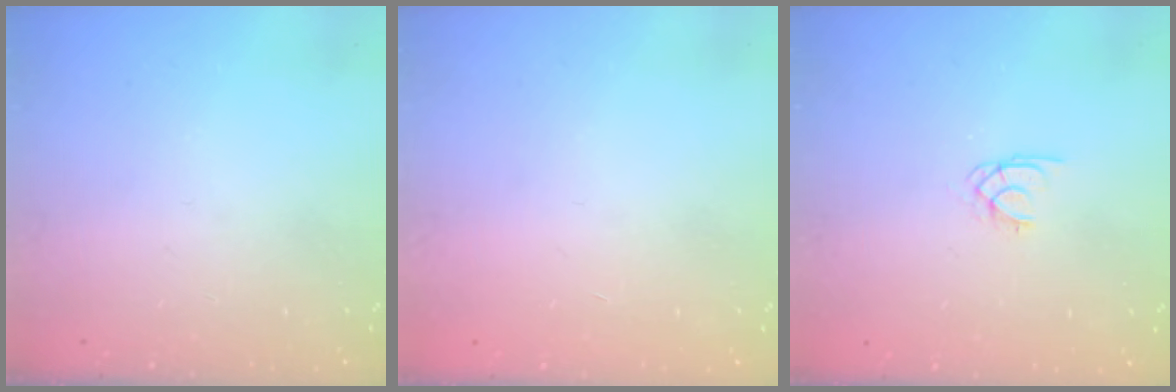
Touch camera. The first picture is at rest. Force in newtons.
{"total": 0.9, "press": 0.8, "slide": 0.2}
{"total": 1.8, "press": 1.8, "slide": 0.3}